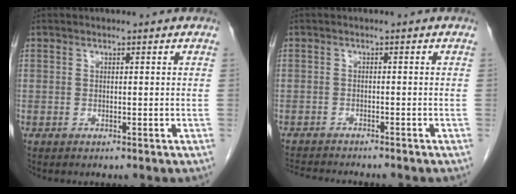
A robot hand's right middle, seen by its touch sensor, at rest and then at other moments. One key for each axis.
{"total": 7.3, "fx": -6.8, "fy": 0.8, "fz": 2.6, "tx": -0.038, "ty": -0.008, "tz": -0.103}